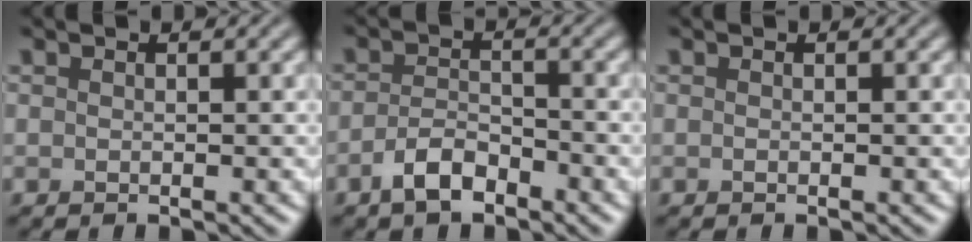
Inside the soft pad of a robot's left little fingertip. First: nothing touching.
{"total": 3.0, "force": [-2.2, 1.2, 1.7], "torque": [-0.032, 0.006, -0.046]}
{"total": 0.0}